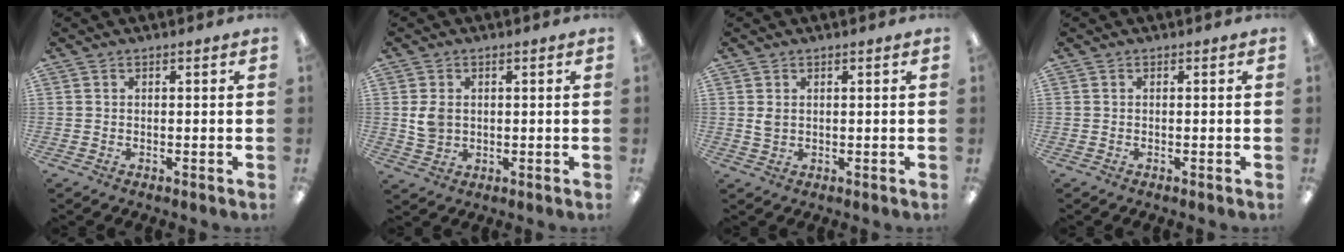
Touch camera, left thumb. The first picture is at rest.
{"total": 4.3, "force": [0.7, 3.4, 2.5], "torque": [-0.041, 0.003, 0.014]}
{"total": 1.9, "force": [0.6, 1.2, 1.2], "torque": [-0.027, 0.004, 0.011]}
{"total": 0.0}